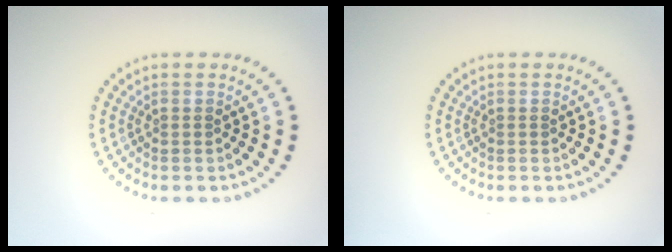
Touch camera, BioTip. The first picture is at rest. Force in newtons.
{"total": 0.0}